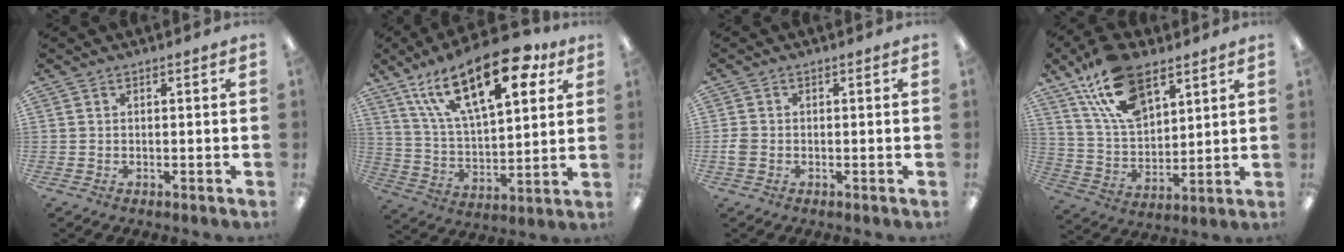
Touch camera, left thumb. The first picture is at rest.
{"total": 24.2, "force": [13.4, 10.4, 17.2], "torque": [-0.284, -0.053, 0.225]}
{"total": 2.2, "force": [-0.7, 1.6, 1.4], "torque": [-0.030, -0.001, -0.013]}
{"total": 17.7, "force": [10.6, 9.3, 10.7], "torque": [-0.204, -0.032, 0.196]}